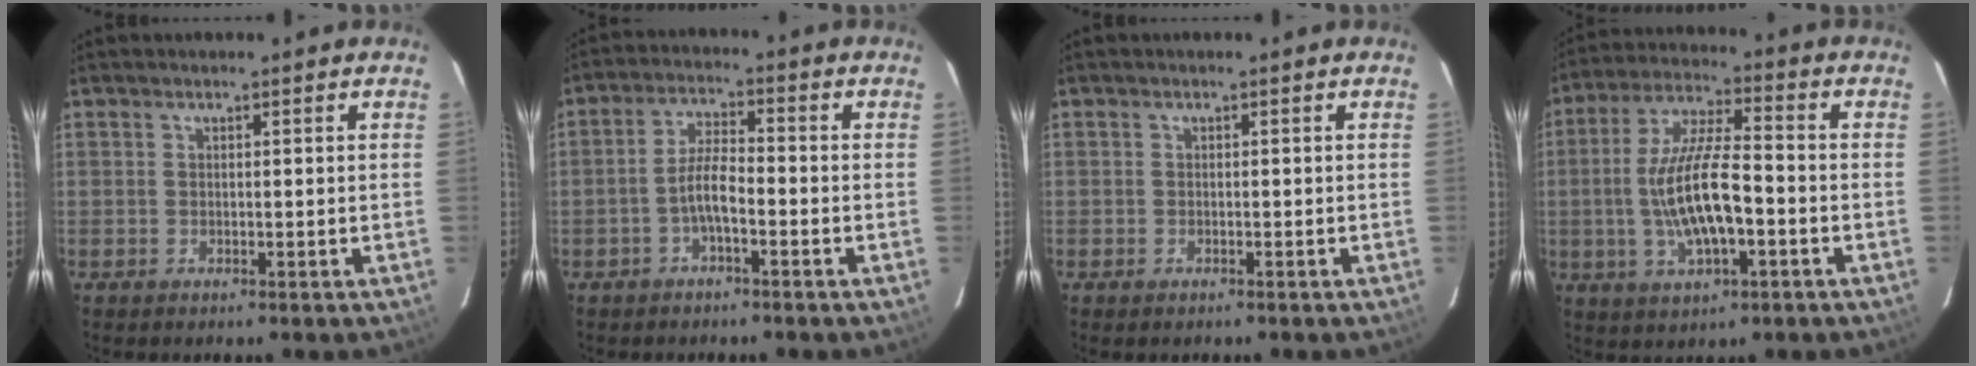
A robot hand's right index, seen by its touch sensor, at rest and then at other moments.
{"total": 4.7, "force": [-2.1, 1.1, 4.1], "torque": [-0.084, 0.009, -0.041]}
{"total": 0.9, "force": [-0.6, 0.5, 0.1], "torque": [-0.003, -0.002, -0.011]}
{"total": 13.4, "force": [-2.9, 4.0, 12.5], "torque": [-0.251, -0.003, -0.047]}